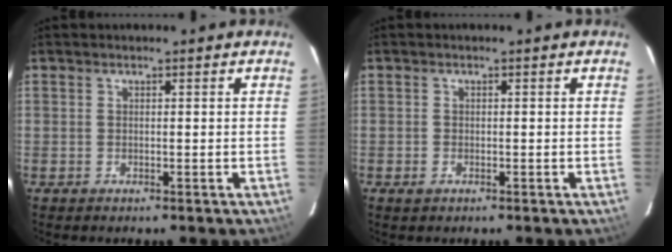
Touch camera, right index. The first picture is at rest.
{"total": 1.2, "force": [-0.7, 0.8, 0.5], "torque": [-0.008, -0.001, -0.013]}